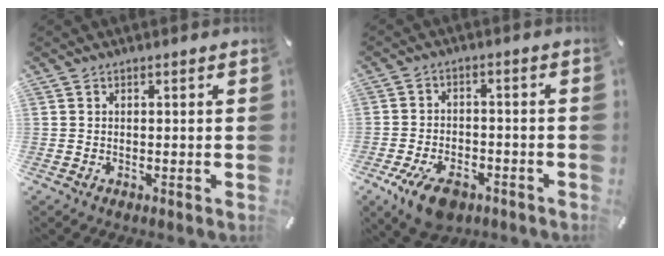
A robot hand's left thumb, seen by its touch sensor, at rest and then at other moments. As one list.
[{"total": 8.2, "force": [-4.7, 4.6, 5.0], "torque": [-0.105, 0.016, -0.084]}]